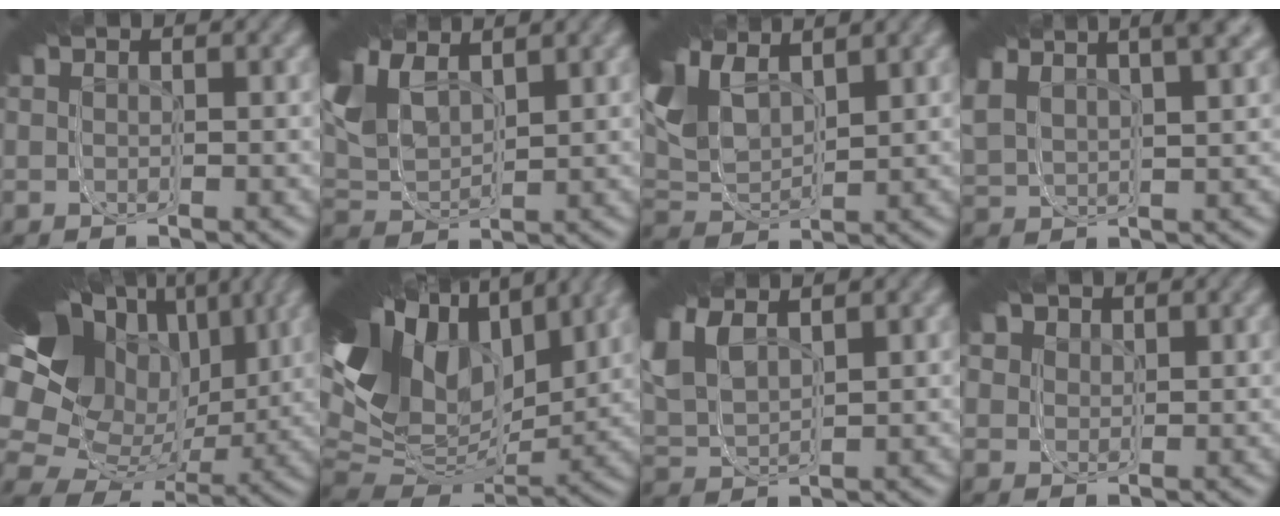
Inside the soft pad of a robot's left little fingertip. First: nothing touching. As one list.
[{"total": 8.8, "force": [1.4, 6.6, 5.7], "torque": [-0.107, 0.003, 0.010]}, {"total": 9.9, "force": [1.6, 7.2, 6.5], "torque": [-0.114, 0.007, 0.010]}, {"total": 6.0, "force": [2.8, 3.6, 3.9], "torque": [-0.085, 0.018, 0.037]}, {"total": 20.2, "force": [1.3, 13.0, 15.5], "torque": [-0.196, 0.013, 0.005]}, {"total": 19.0, "force": [2.0, 10.8, 15.5], "torque": [-0.204, 0.031, 0.011]}, {"total": 7.0, "force": [1.4, 5.2, 4.5], "torque": [-0.106, 0.003, 0.013]}, {"total": 6.1, "force": [2.2, 5.2, 2.4], "torque": [-0.044, 0.010, 0.020]}]